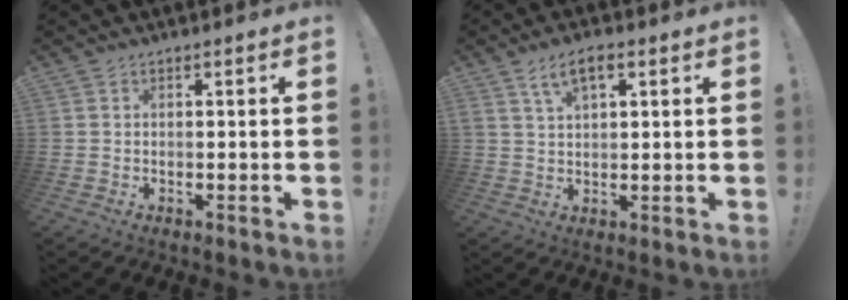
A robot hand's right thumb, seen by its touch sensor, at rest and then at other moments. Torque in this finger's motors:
{"motor_torque": [0.83, 0.90, 0.39, -0.24, 0.04]}